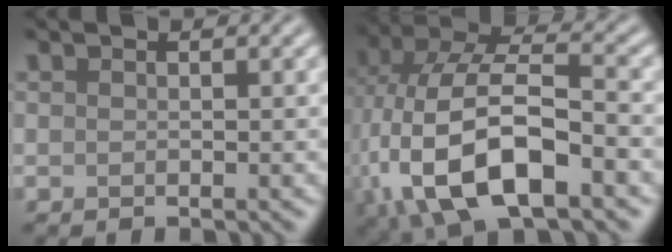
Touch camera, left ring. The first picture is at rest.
{"total": 14.0, "force": [-4.0, 6.8, 11.6], "torque": [-0.234, -0.003, -0.070]}